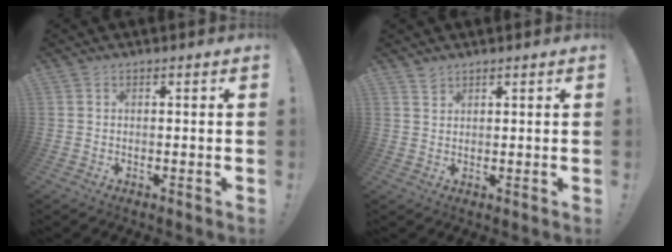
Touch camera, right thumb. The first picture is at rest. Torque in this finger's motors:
{"motor_torque": [-0.28, -0.17, 0.12, -0.04, 0.00]}